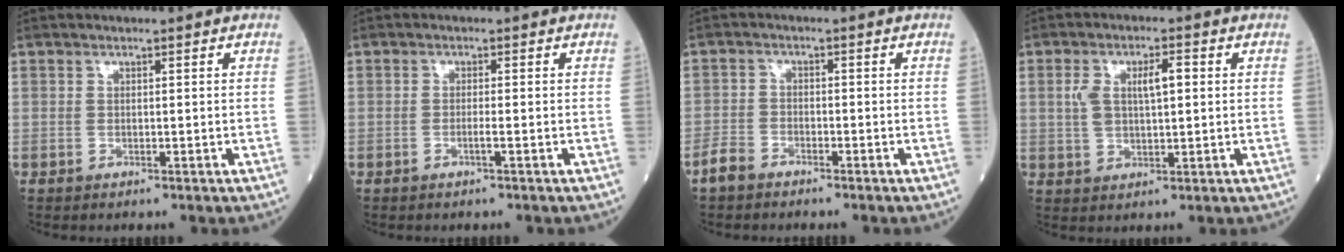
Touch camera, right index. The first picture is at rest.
{"total": 1.0, "force": [-0.4, -0.3, 0.8], "torque": [-0.015, 0.001, -0.008]}
{"total": 2.9, "force": [-2.5, 1.3, 0.9], "torque": [-0.023, 0.003, -0.049]}
{"total": 5.7, "force": [1.2, 2.1, 5.2], "torque": [-0.104, 0.016, 0.028]}